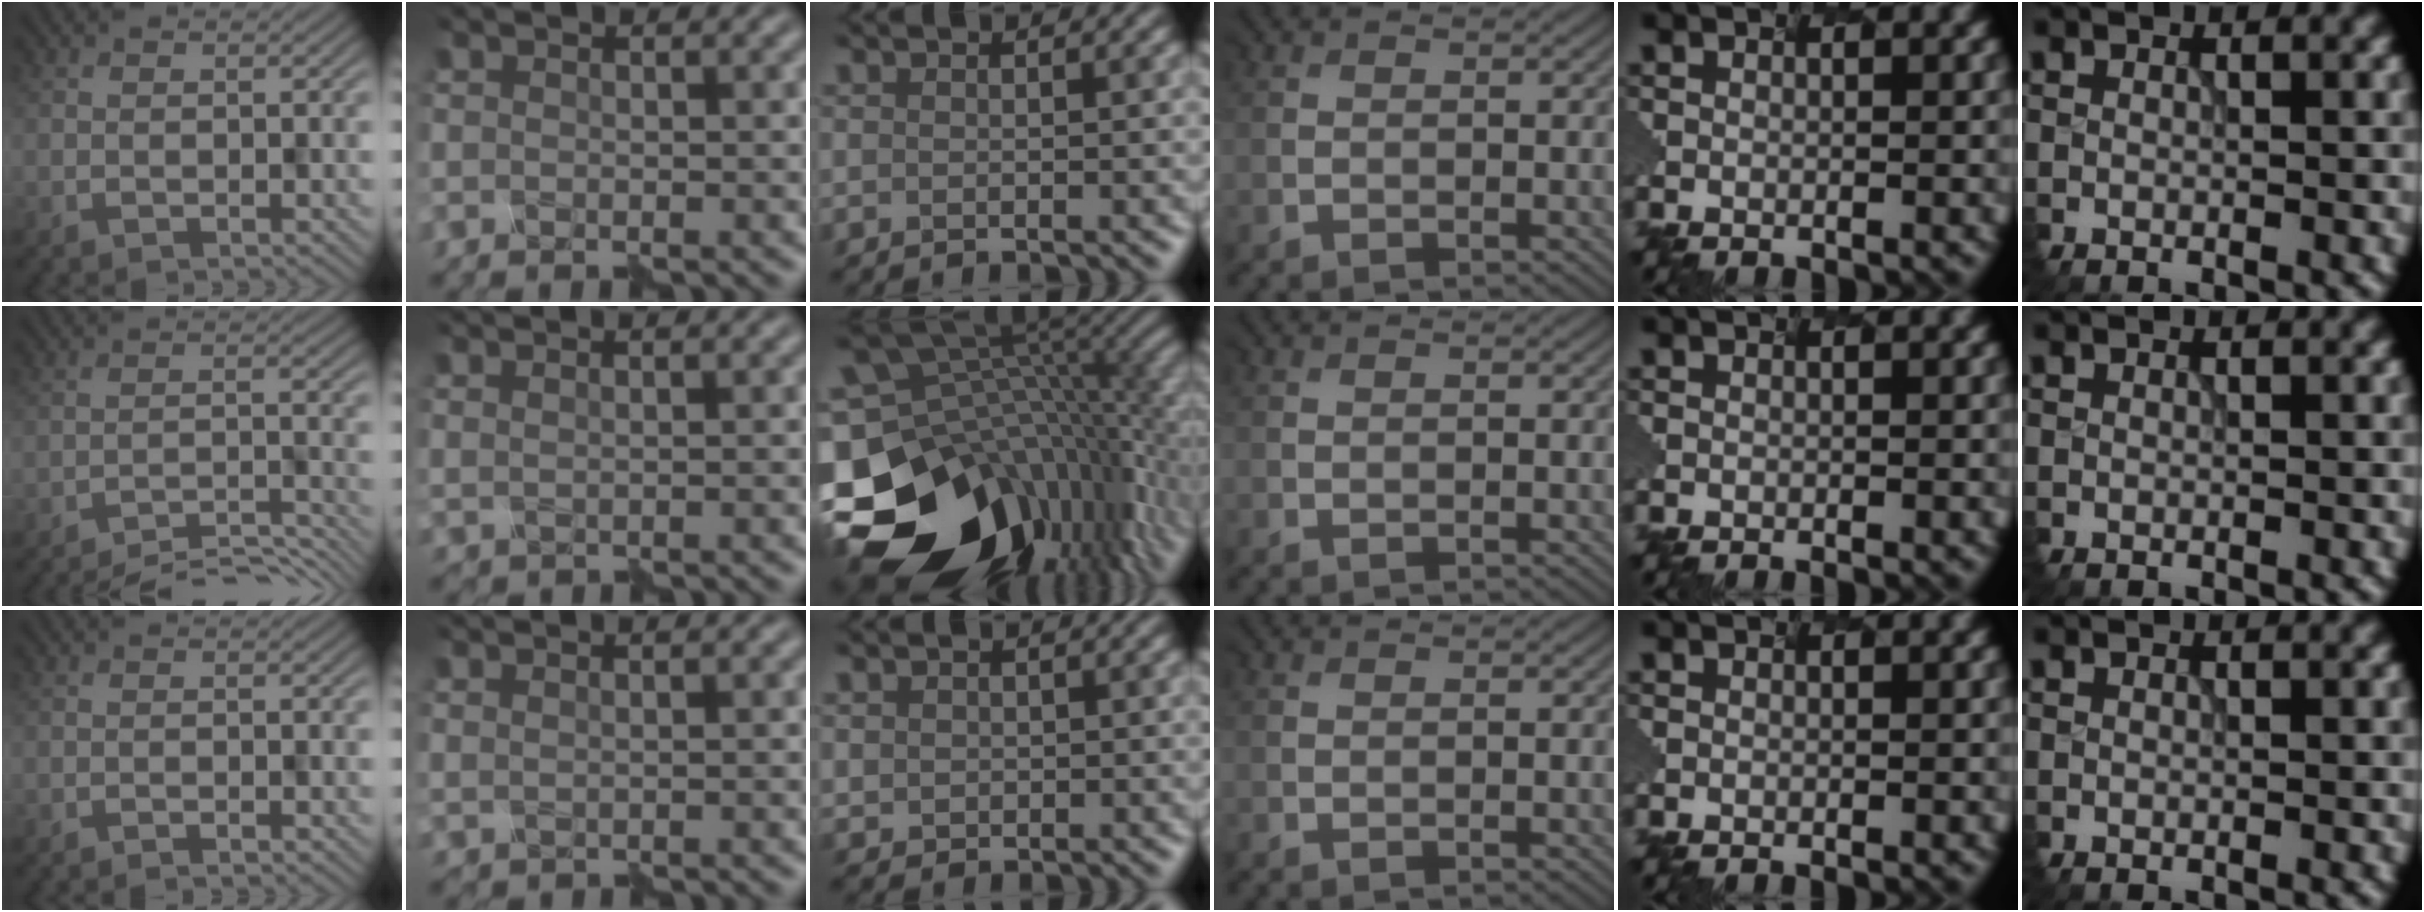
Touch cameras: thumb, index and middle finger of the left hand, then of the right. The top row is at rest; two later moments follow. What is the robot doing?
{"motion": "assemble", "object": "markers"}